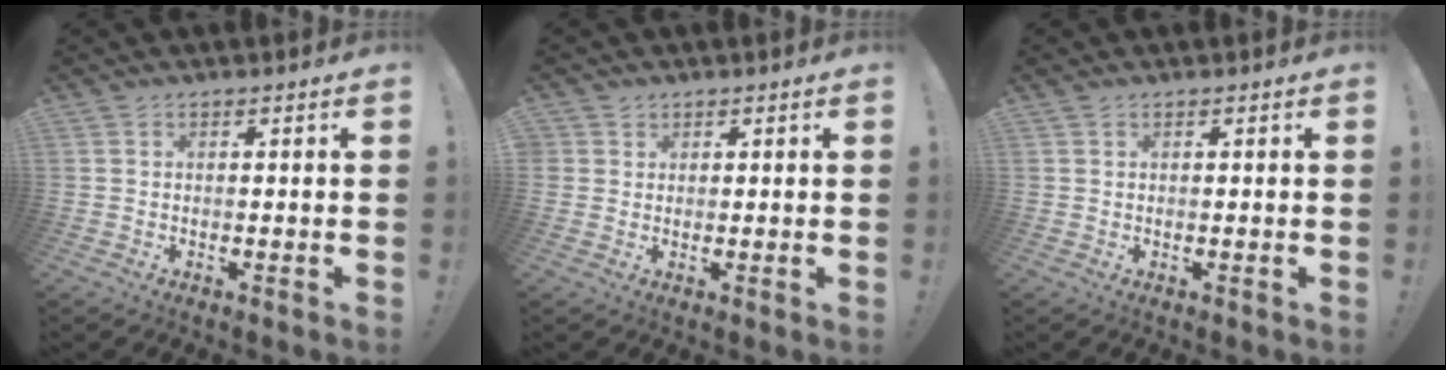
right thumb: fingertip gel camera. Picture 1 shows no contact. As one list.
[{"total": 1.8, "force": [1.1, 1.3, 0.1], "torque": [0.002, -0.006, 0.020]}, {"total": 0.0}]